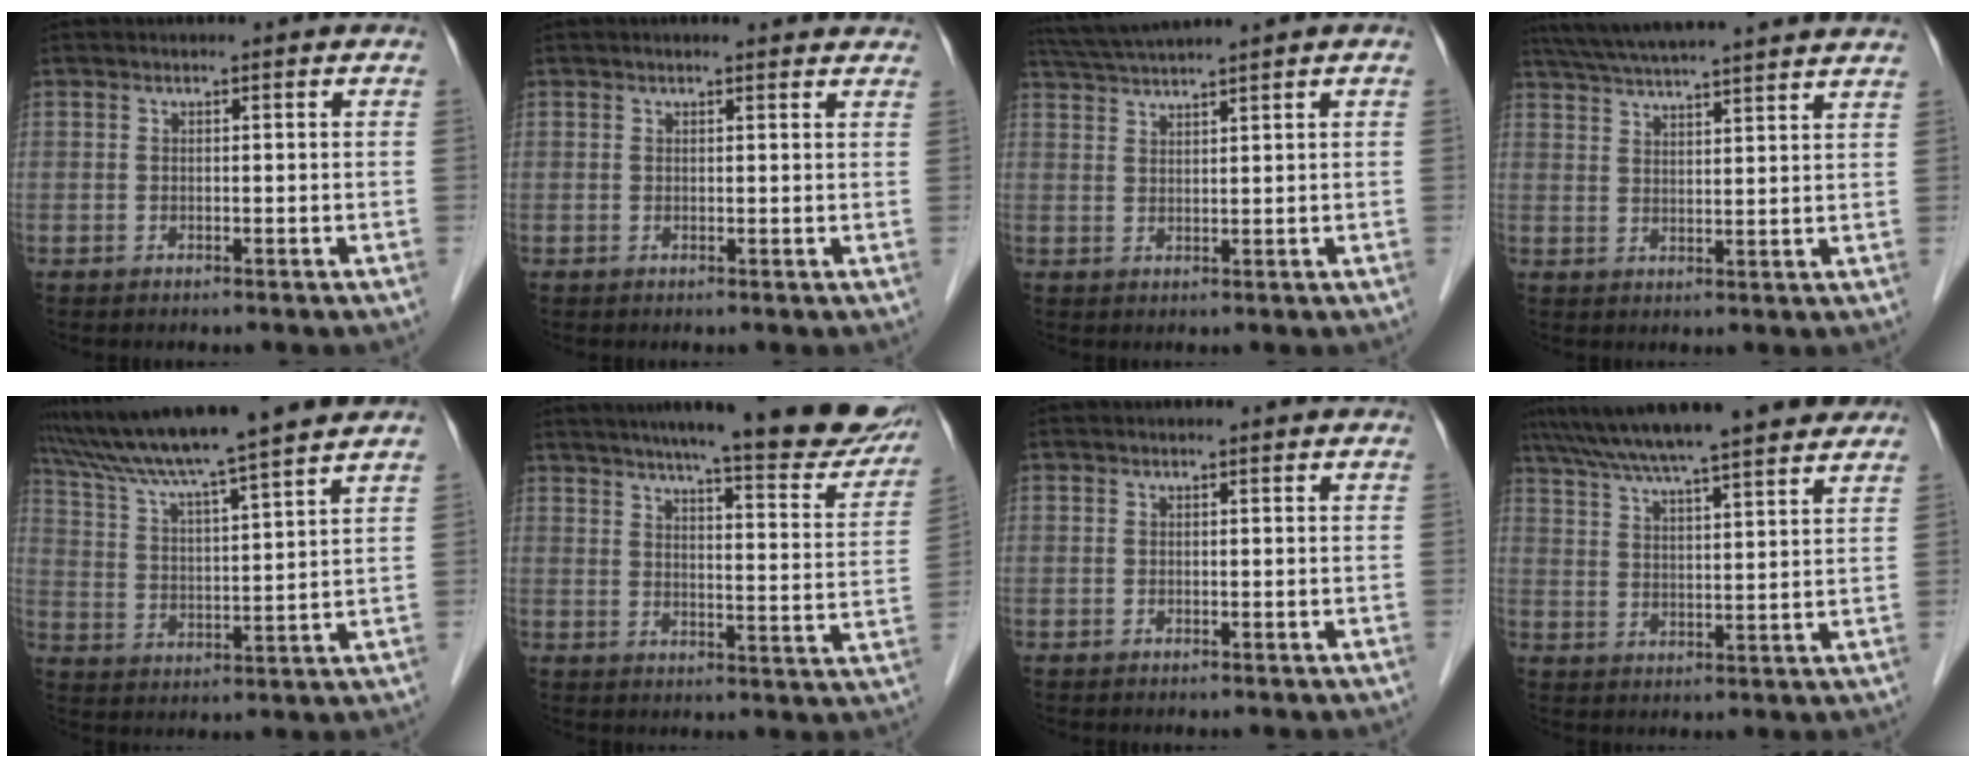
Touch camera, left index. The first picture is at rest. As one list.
[{"total": 5.1, "force": [4.8, 1.0, 1.6], "torque": [-0.014, 0.014, 0.039]}, {"total": 5.5, "force": [4.9, -1.6, 2.0], "torque": [-0.042, 0.020, 0.094]}, {"total": 20.6, "force": [18.6, 0.6, 8.9], "torque": [-0.153, 0.027, 0.253]}, {"total": 16.5, "force": [14.3, -1.3, 8.0], "torque": [-0.147, 0.010, 0.225]}, {"total": 23.2, "force": [19.5, 2.9, 12.2], "torque": [-0.170, -0.030, 0.239]}, {"total": 0.0}, {"total": 20.1, "force": [17.3, 1.5, 10.0], "torque": [-0.171, 0.034, 0.246]}]